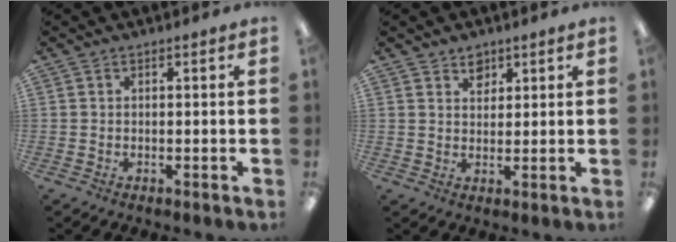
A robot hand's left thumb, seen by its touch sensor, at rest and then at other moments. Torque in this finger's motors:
{"motor_torque": [-0.19, -0.14, -0.18, 0.09, -0.01]}